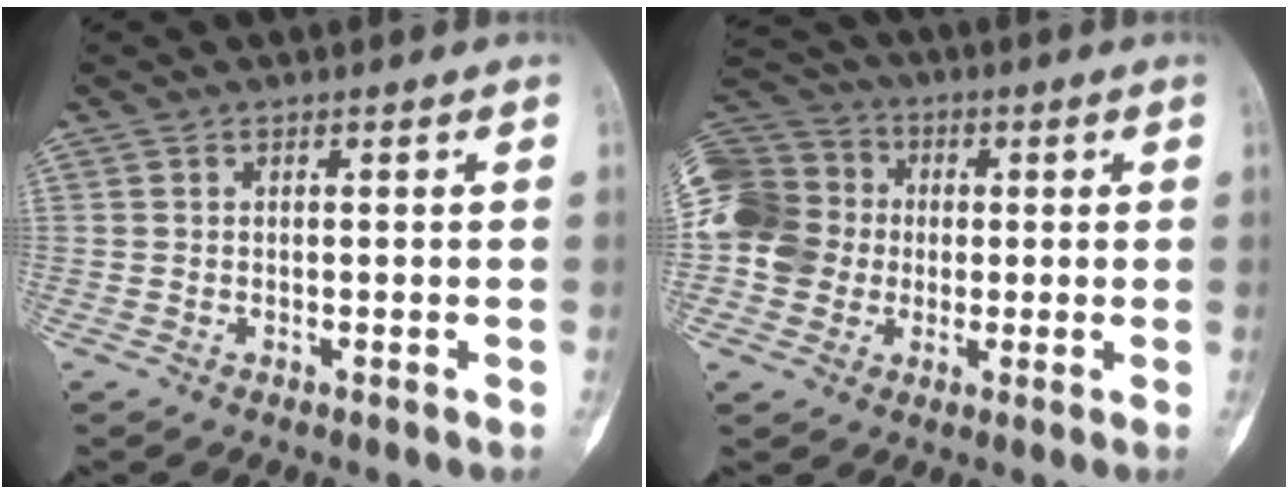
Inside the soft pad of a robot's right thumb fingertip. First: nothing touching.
{"total": 15.7, "force": [-0.6, 14.5, 6.0], "torque": [-0.123, 0.041, -0.011]}